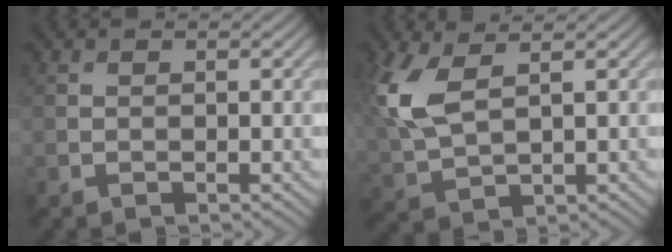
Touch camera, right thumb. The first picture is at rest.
{"total": 7.9, "force": [2.8, 3.6, 6.4], "torque": [-0.174, 0.006, 0.054]}